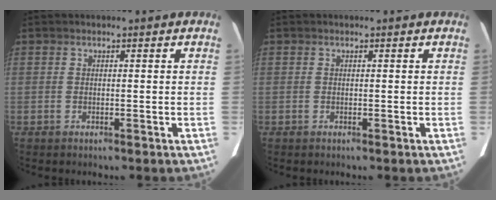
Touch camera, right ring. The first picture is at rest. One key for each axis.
{"total": 0.0}